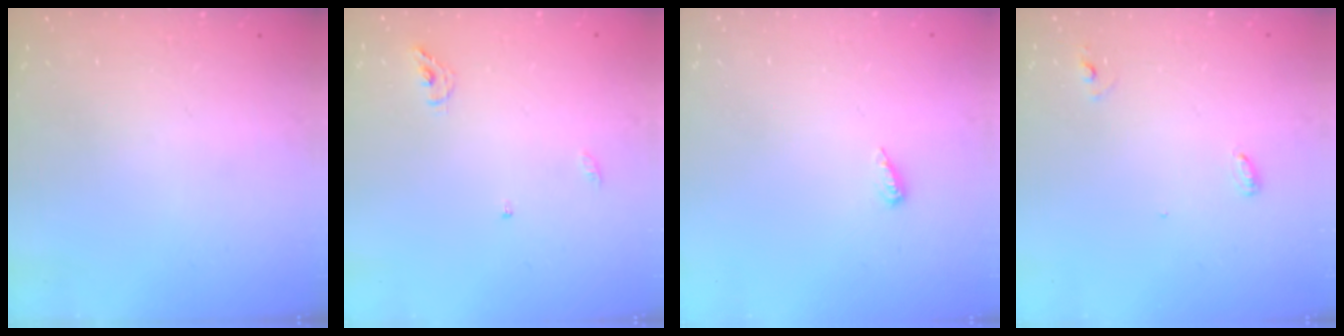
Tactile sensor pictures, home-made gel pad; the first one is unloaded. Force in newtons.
{"total": 5.5, "press": 5.5, "slide": 0.4}
{"total": 6.0, "press": 6.0, "slide": 0.6}
{"total": 4.5, "press": 4.5, "slide": 0.4}